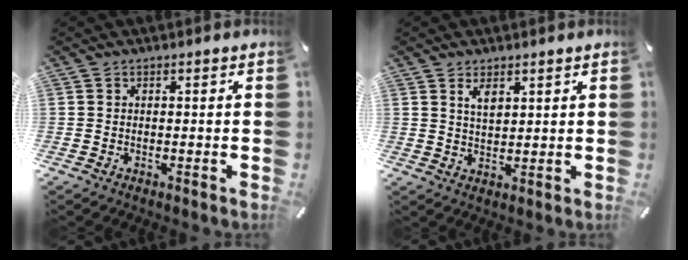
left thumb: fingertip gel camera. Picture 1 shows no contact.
{"total": 3.6, "force": [2.3, 1.6, 2.2], "torque": [-0.040, -0.007, 0.040]}